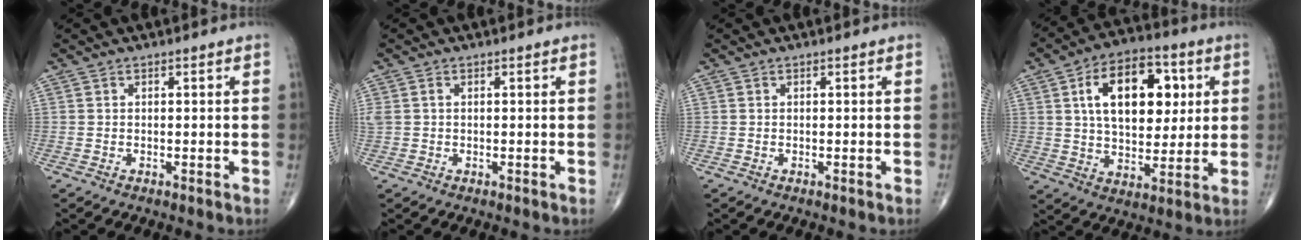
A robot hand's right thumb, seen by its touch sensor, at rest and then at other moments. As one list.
[{"total": 1.8, "force": [0.3, 1.3, 1.2], "torque": [-0.044, 0.014, 0.013]}, {"total": 0.0}, {"total": 18.0, "force": [4.8, 10.5, 13.8], "torque": [-0.179, -0.002, 0.077]}]